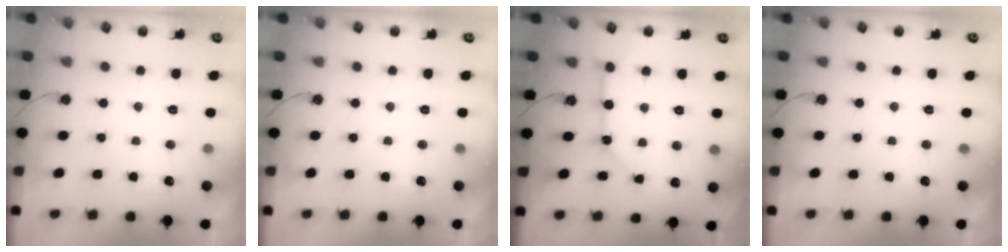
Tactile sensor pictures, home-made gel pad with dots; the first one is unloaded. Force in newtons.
{"total": 0.0}
{"total": 9.7, "press": 9.6, "slide": 1.2}
{"total": 0.0}